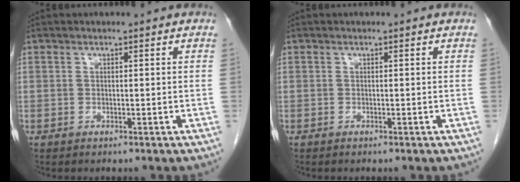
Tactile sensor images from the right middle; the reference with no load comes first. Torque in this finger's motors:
{"motor_torque": [0.27, 0.19, 0.04, -0.01]}